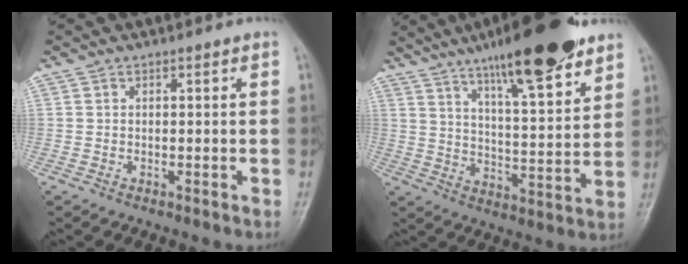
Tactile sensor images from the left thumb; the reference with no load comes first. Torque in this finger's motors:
{"motor_torque": [2.36, 0.79, 1.56, -1.22, 0.45]}